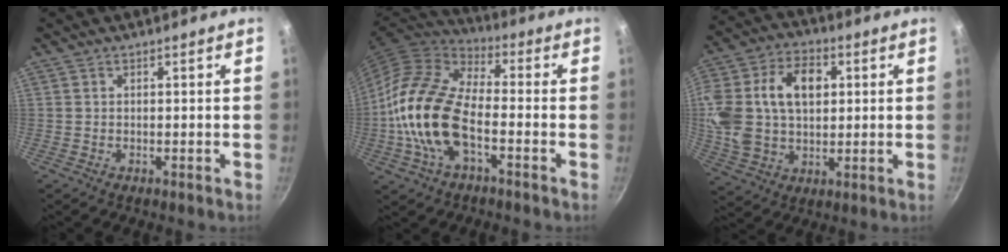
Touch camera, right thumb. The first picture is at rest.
{"total": 18.4, "force": [-4.3, 9.6, 15.0], "torque": [-0.278, 0.032, -0.098]}
{"total": 21.7, "force": [4.3, 14.9, 15.1], "torque": [-0.305, 0.019, 0.074]}